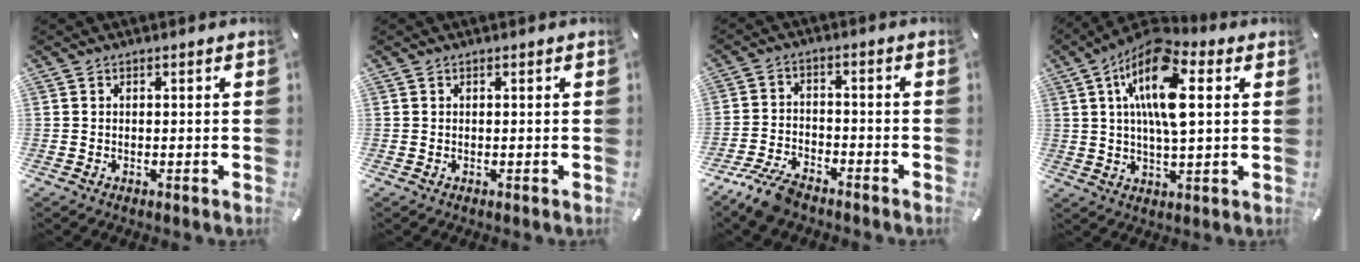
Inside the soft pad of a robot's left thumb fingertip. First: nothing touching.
{"total": 0.0}
{"total": 7.5, "force": [-6.1, 2.5, 3.5], "torque": [-0.079, 0.023, -0.118]}
{"total": 15.2, "force": [4.6, 6.5, 13.0], "torque": [-0.257, -0.007, 0.077]}